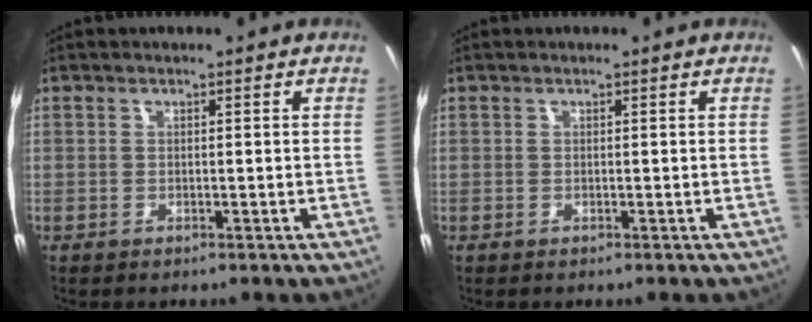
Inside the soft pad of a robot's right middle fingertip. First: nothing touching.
{"total": 0.0}